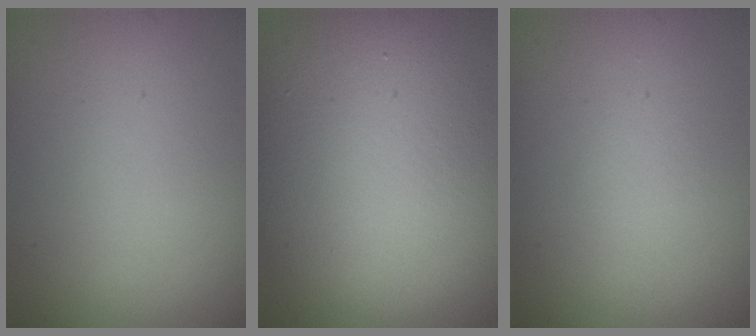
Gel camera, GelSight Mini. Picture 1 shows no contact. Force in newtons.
{"total": 14.4, "press": 14.4, "slide": 0.8}
{"total": 0.6, "press": 0.6, "slide": 0.1}